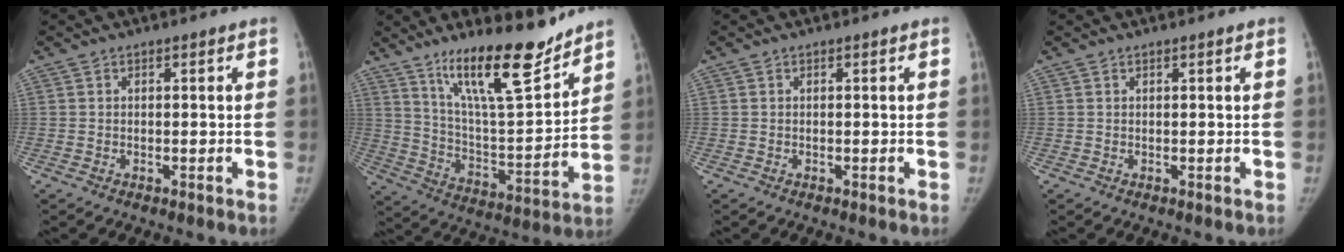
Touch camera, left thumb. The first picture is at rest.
{"total": 19.0, "force": [14.0, 4.3, 12.1], "torque": [-0.165, -0.092, 0.244]}
{"total": 0.0}
{"total": 0.0}